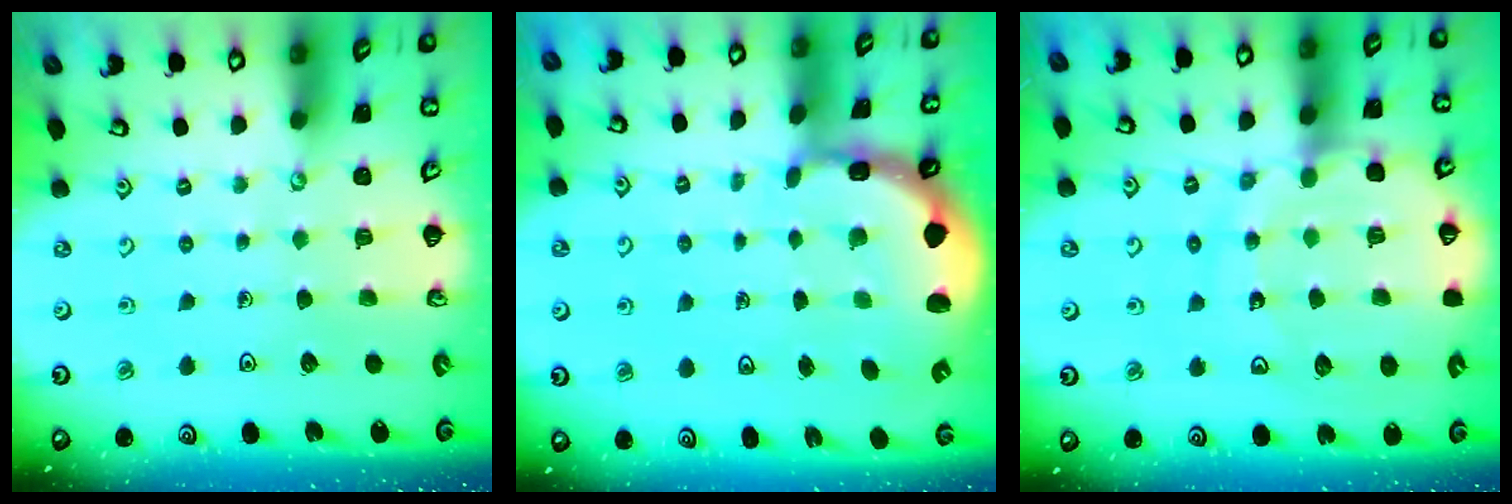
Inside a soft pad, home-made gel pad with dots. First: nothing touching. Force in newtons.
{"total": 2.5, "press": 2.4, "slide": 0.9}
{"total": 13.5, "press": 13.4, "slide": 1.5}